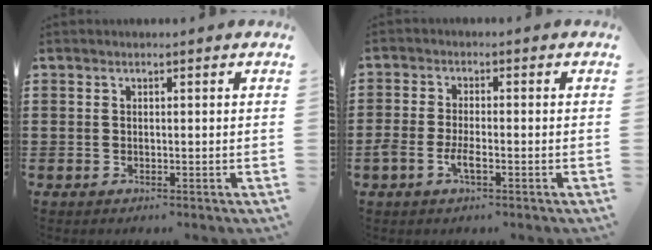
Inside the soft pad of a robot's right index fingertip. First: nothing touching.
{"total": 3.2, "force": [-1.6, 0.9, 2.7], "torque": [-0.065, -0.005, -0.034]}